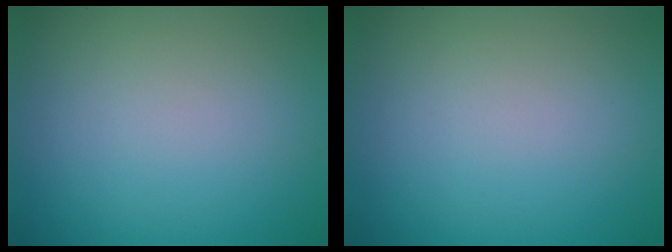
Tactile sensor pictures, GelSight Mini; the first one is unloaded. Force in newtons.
{"total": 0.0}